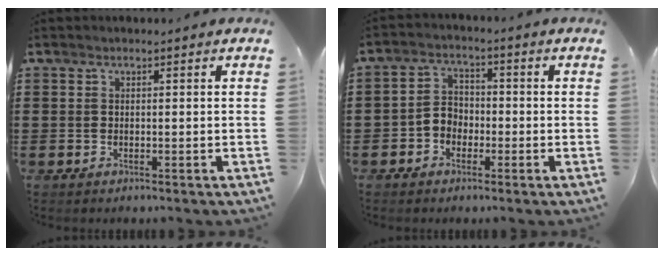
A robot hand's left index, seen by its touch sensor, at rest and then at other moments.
{"total": 3.5, "force": [-1.9, 2.6, 1.3], "torque": [-0.032, 0.009, -0.043]}